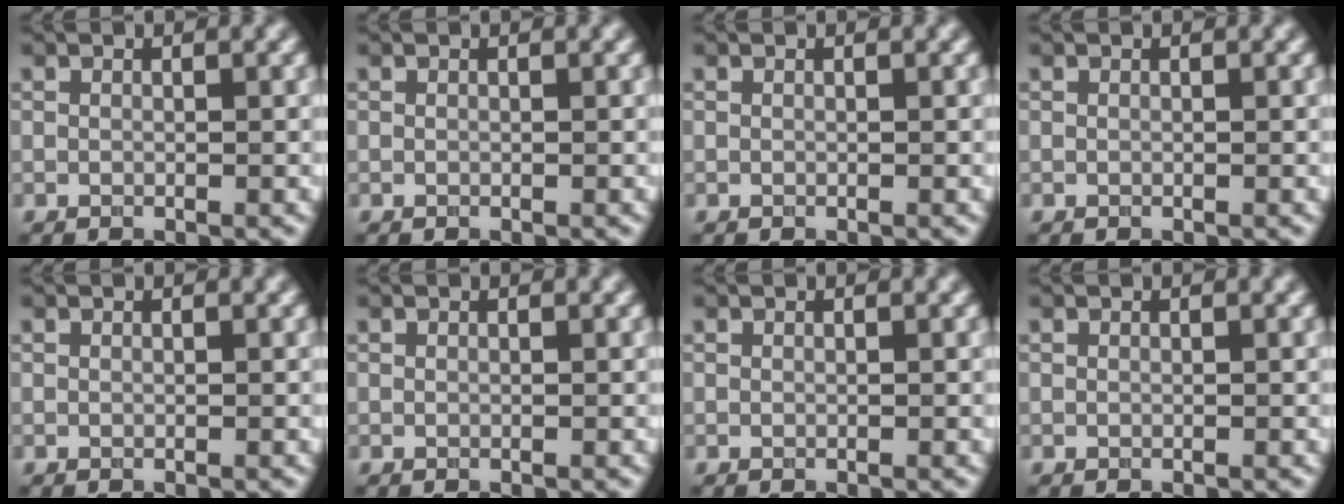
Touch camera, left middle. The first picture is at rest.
{"total": 0.0}
{"total": 0.0}
{"total": 0.0}
{"total": 0.0}
{"total": 0.0}
{"total": 0.0}
{"total": 0.0}